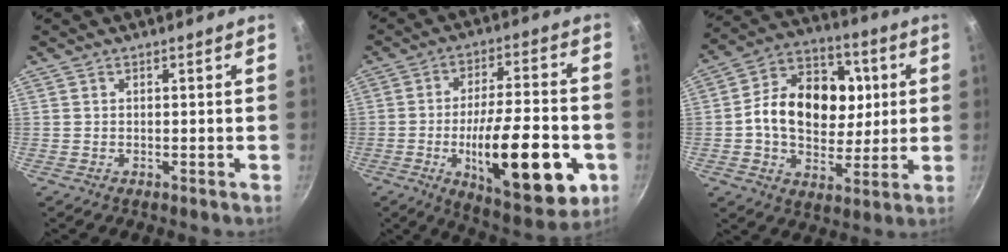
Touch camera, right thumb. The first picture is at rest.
{"total": 23.0, "force": [-6.4, 8.2, 20.4], "torque": [-0.283, 0.014, -0.088]}
{"total": 18.7, "force": [2.0, 14.0, 12.1], "torque": [-0.162, 0.015, 0.022]}